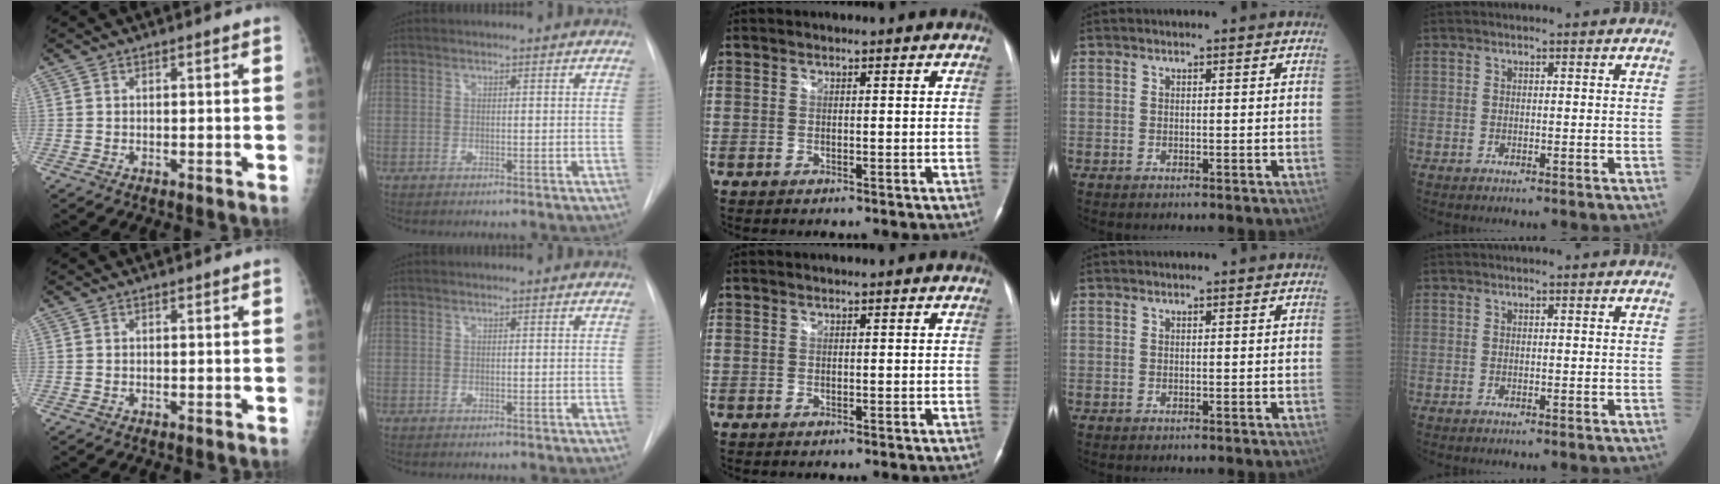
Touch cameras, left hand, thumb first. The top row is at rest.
{}